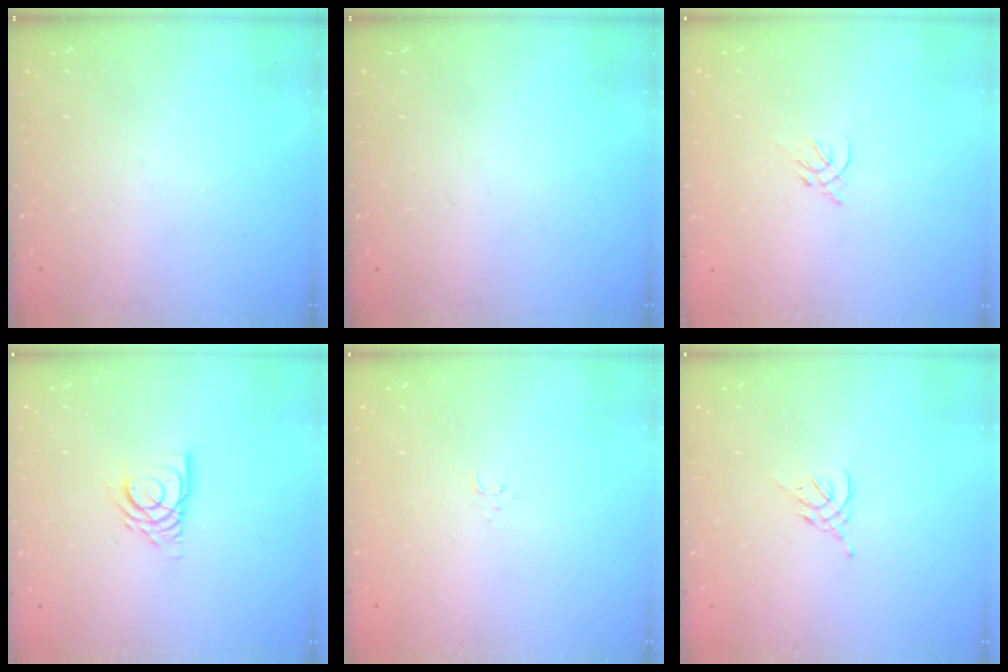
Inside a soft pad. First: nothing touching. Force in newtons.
{"total": 0.0}
{"total": 3.2, "press": 3.1, "slide": 0.7}
{"total": 9.8, "press": 9.7, "slide": 1.2}
{"total": 2.4, "press": 2.4, "slide": 0.3}
{"total": 2.6, "press": 2.5, "slide": 0.7}